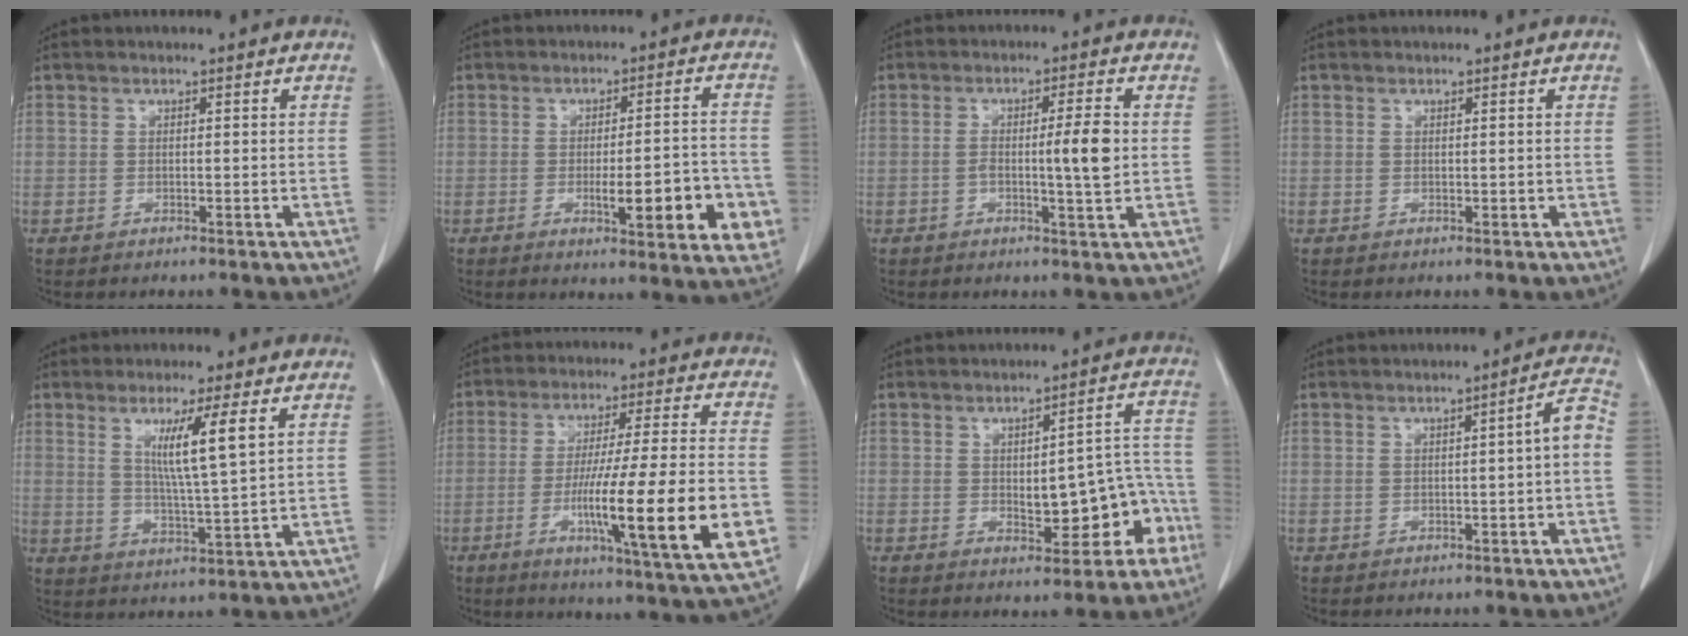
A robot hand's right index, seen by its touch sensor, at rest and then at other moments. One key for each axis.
{"total": 12.1, "fx": -3.5, "fy": 2.5, "fz": 11.4, "tx": -0.126, "ty": 0.002, "tz": -0.038}
{"total": 5.6, "fx": -0.1, "fy": 0.4, "fz": 5.6, "tx": -0.089, "ty": 0.005, "tz": -0.002}
{"total": 0.6, "fx": 0.1, "fy": 0.3, "fz": 0.5, "tx": -0.008, "ty": -0.002, "tz": 0.005}
{"total": 8.1, "fx": 3.1, "fy": -0.7, "fz": 7.4, "tx": -0.129, "ty": -0.016, "tz": 0.057}
{"total": 20.0, "fx": -4.9, "fy": 0.1, "fz": 19.3, "tx": -0.285, "ty": -0.024, "tz": -0.076}
{"total": 9.7, "fx": -2.7, "fy": 4.1, "fz": 8.4, "tx": -0.082, "ty": 0.038, "tz": -0.026}
{"total": 3.5, "fx": -0.3, "fy": 0.0, "fz": 3.5, "tx": -0.044, "ty": 0.011, "tz": -0.003}